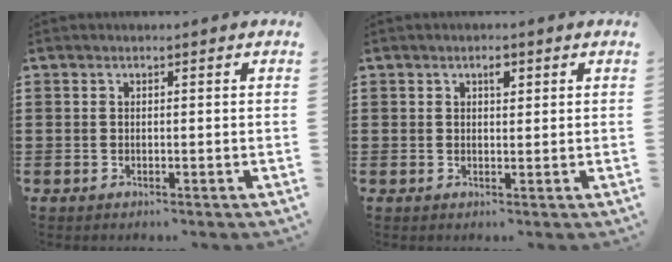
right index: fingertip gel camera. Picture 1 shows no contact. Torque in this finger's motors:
{"motor_torque": [0.03, -0.02, 0.00, 0.02]}